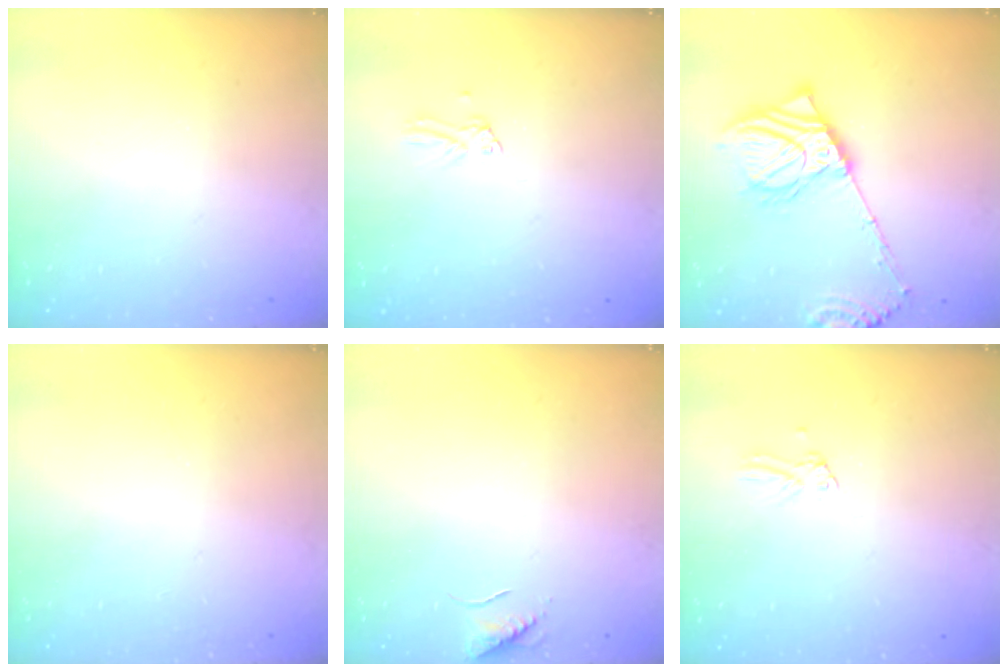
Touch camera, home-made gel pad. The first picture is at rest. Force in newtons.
{"total": 0.0}
{"total": 15.4, "press": 15.1, "slide": 2.9}
{"total": 0.0}
{"total": 5.7, "press": 5.6, "slide": 0.7}
{"total": 0.0}